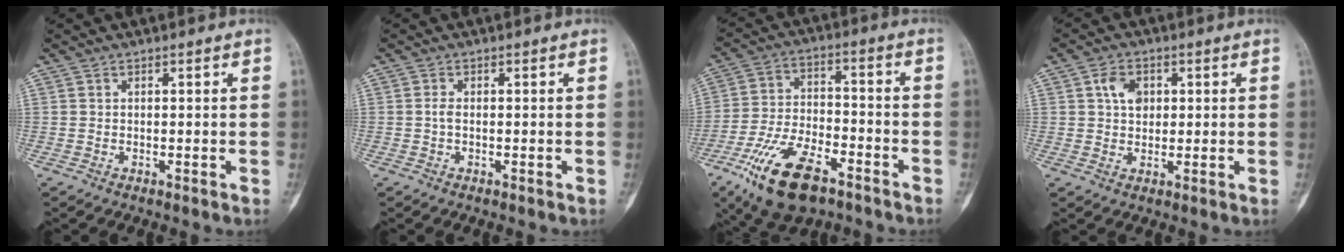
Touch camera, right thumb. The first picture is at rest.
{"total": 1.2, "force": [-0.1, 0.5, 1.1], "torque": [-0.021, 0.000, -0.006]}
{"total": 16.5, "force": [-9.6, 7.6, 11.1], "torque": [-0.204, 0.039, -0.167]}
{"total": 4.8, "force": [1.4, 3.7, 2.8], "torque": [-0.034, -0.001, 0.021]}